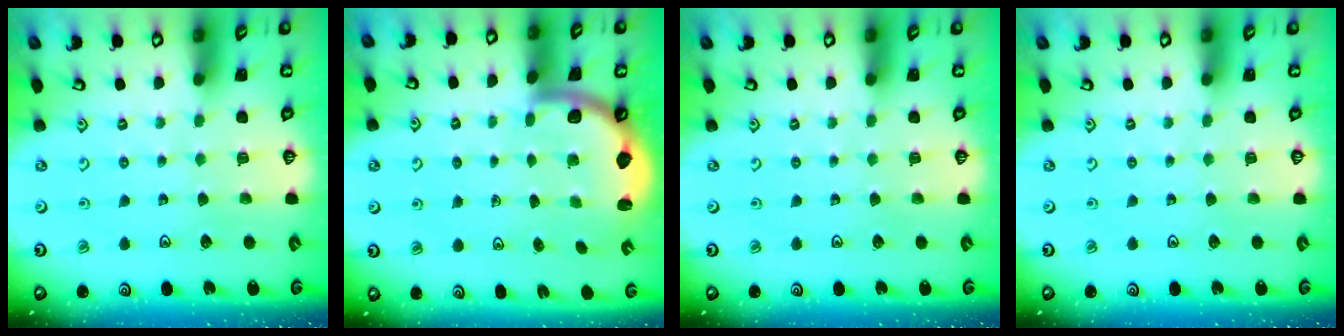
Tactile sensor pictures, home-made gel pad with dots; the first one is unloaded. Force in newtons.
{"total": 2.2, "press": 2.1, "slide": 0.5}
{"total": 0.0}
{"total": 0.0}